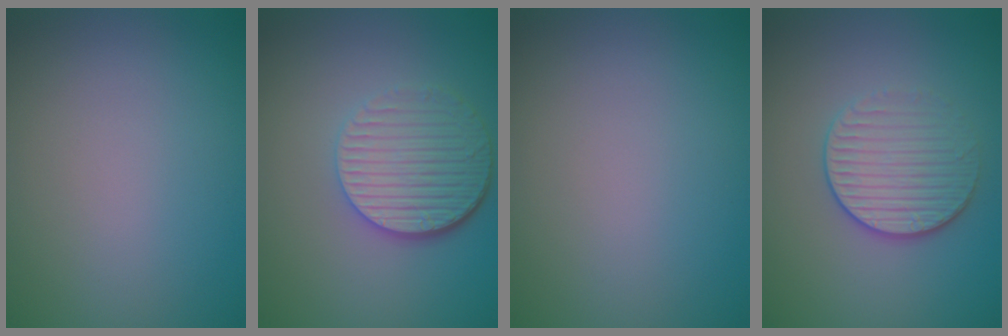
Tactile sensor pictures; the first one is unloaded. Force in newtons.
{"total": 5.4, "press": 4.0, "slide": 3.6}
{"total": 0.0}
{"total": 3.4, "press": 3.2, "slide": 1.2}